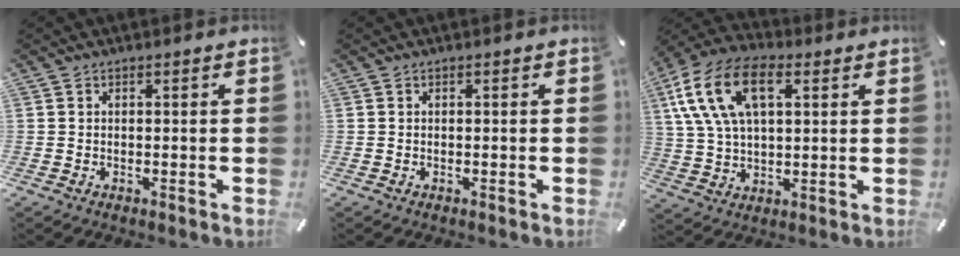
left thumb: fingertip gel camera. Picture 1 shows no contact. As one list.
[{"total": 0.0}, {"total": 15.4, "force": [6.0, 8.9, 11.0], "torque": [-0.254, 0.005, 0.107]}]